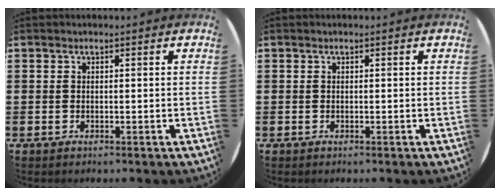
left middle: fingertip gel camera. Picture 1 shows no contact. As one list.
[{"total": 0.0}]